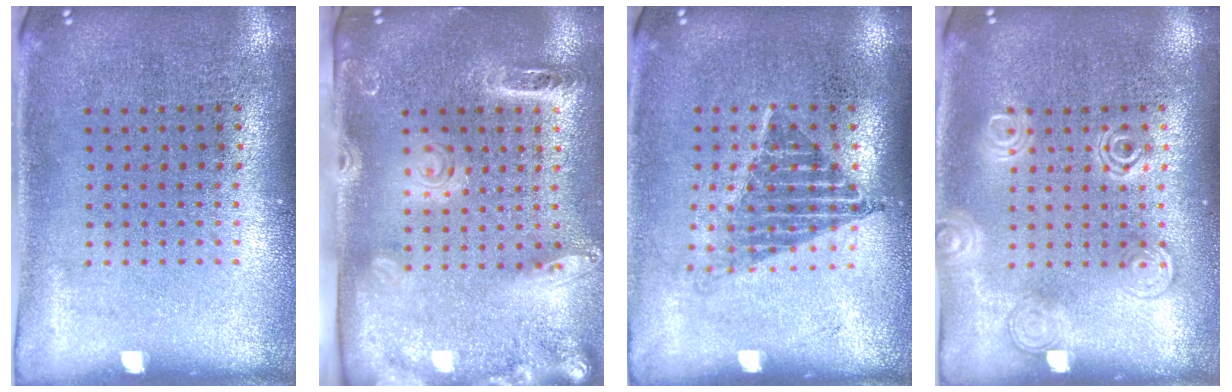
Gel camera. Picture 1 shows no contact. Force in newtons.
{"total": 2.6, "press": 2.0, "slide": 1.6}
{"total": 1.3, "press": 1.1, "slide": 0.7}
{"total": 2.3, "press": 2.2, "slide": 0.3}